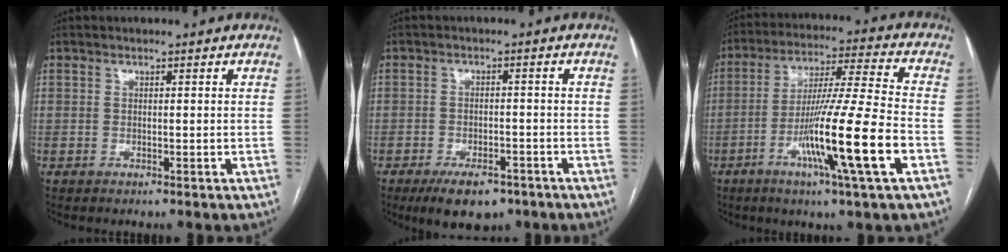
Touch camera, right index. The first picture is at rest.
{"total": 7.2, "force": [-4.9, 3.4, 4.0], "torque": [-0.063, -0.001, -0.075]}
{"total": 16.7, "force": [-6.0, -1.3, 15.5], "torque": [-0.283, -0.017, -0.109]}